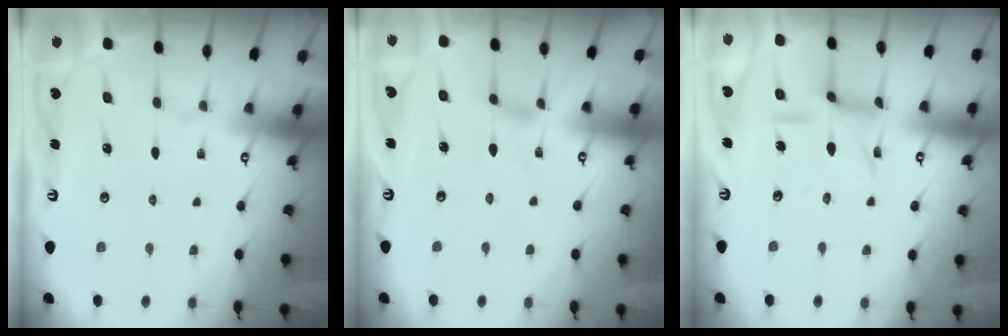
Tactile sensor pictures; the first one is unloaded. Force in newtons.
{"total": 0.0}
{"total": 8.8, "press": 8.7, "slide": 0.8}